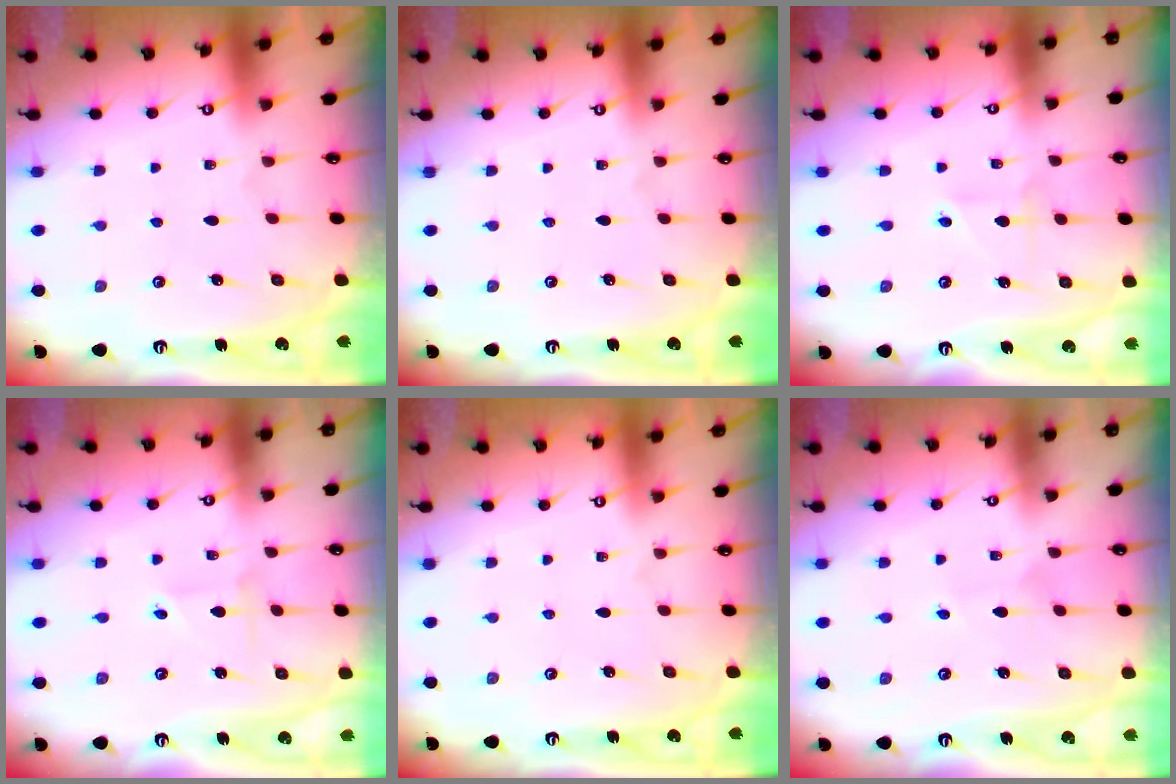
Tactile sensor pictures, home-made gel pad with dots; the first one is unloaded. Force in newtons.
{"total": 0.0}
{"total": 2.7, "press": 2.6, "slide": 0.3}
{"total": 1.8, "press": 1.7, "slide": 0.2}
{"total": 0.0}
{"total": 2.9, "press": 2.9, "slide": 0.4}